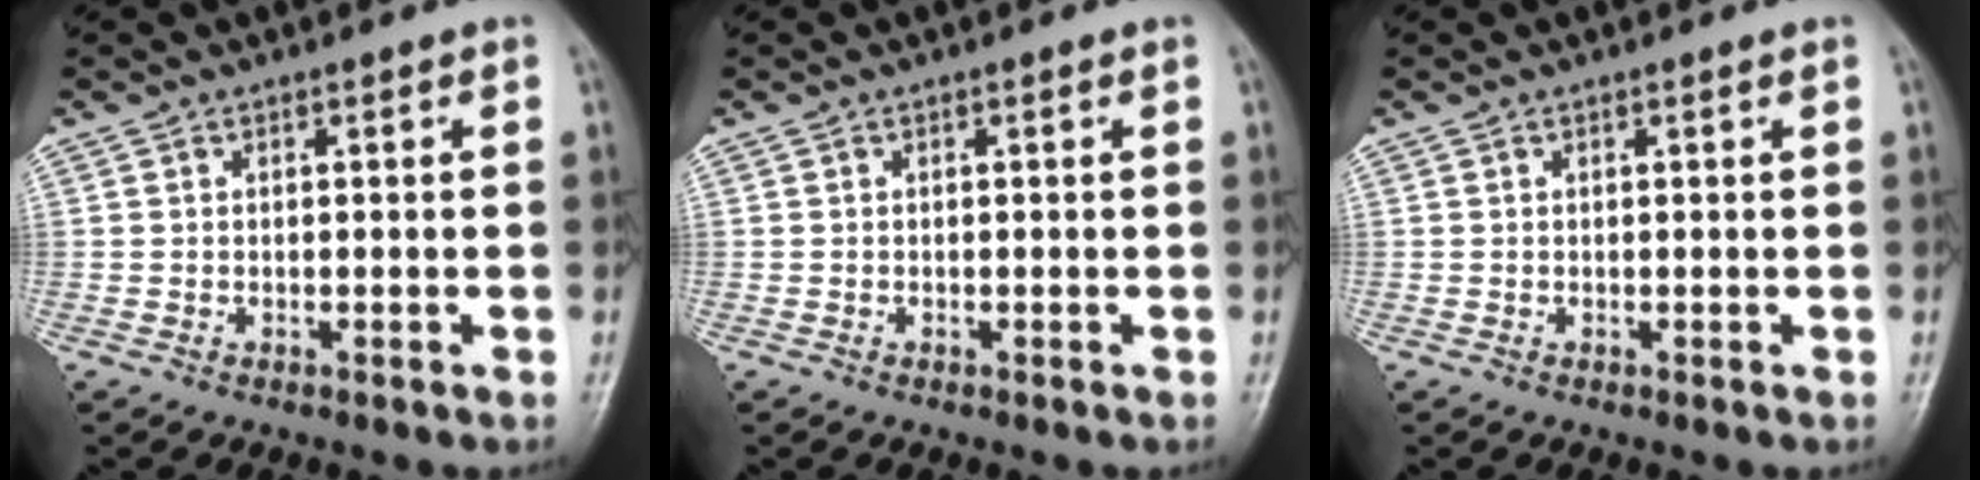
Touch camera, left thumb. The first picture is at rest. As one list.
[{"total": 0.0}, {"total": 0.0}]